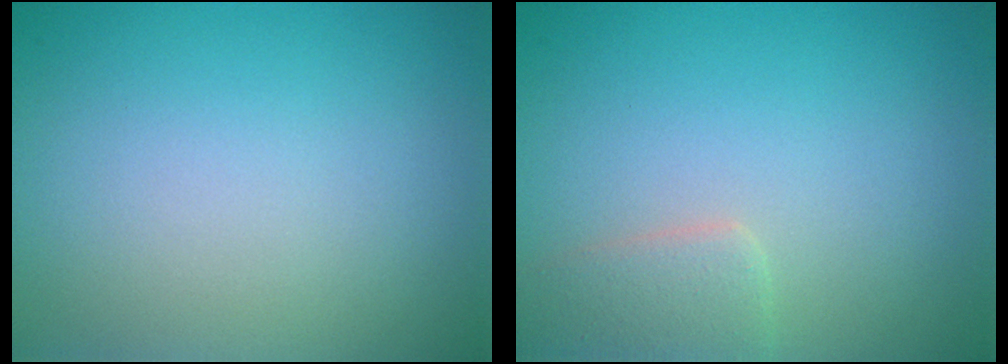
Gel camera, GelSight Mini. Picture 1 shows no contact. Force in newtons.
{"total": 2.4, "press": 2.4, "slide": 0.1}